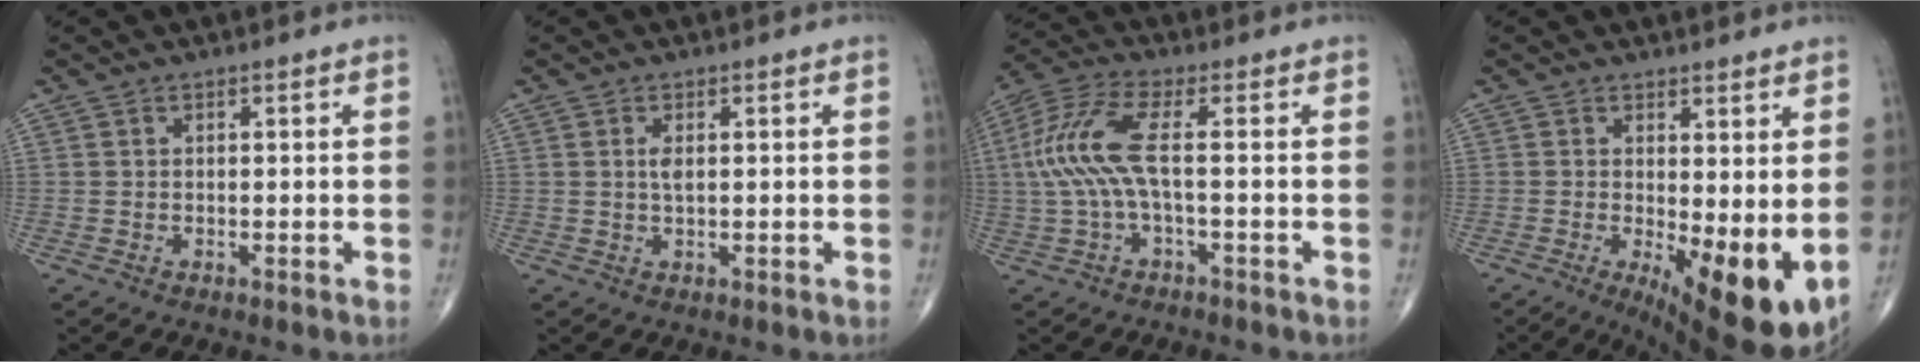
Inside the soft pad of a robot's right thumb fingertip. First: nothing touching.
{"total": 1.8, "force": [0.4, 0.7, 1.6], "torque": [-0.033, -0.002, 0.009]}
{"total": 10.2, "force": [-0.1, 2.6, 9.9], "torque": [-0.253, 0.031, -0.005]}
{"total": 12.2, "force": [-1.0, 4.2, 11.5], "torque": [-0.162, -0.029, -0.002]}